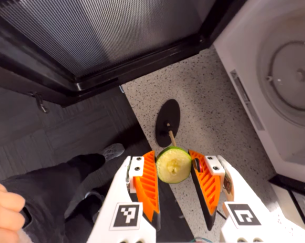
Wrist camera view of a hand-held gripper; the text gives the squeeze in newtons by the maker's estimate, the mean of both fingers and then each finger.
{"total": 9.5, "left": 9.4, "right": 9.5}